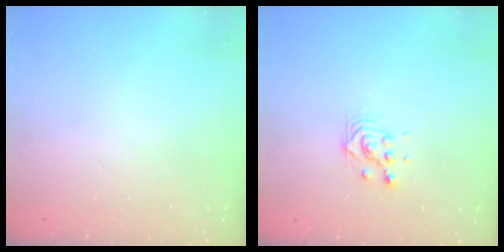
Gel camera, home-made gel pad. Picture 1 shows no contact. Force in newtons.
{"total": 3.7, "press": 3.7, "slide": 0.2}